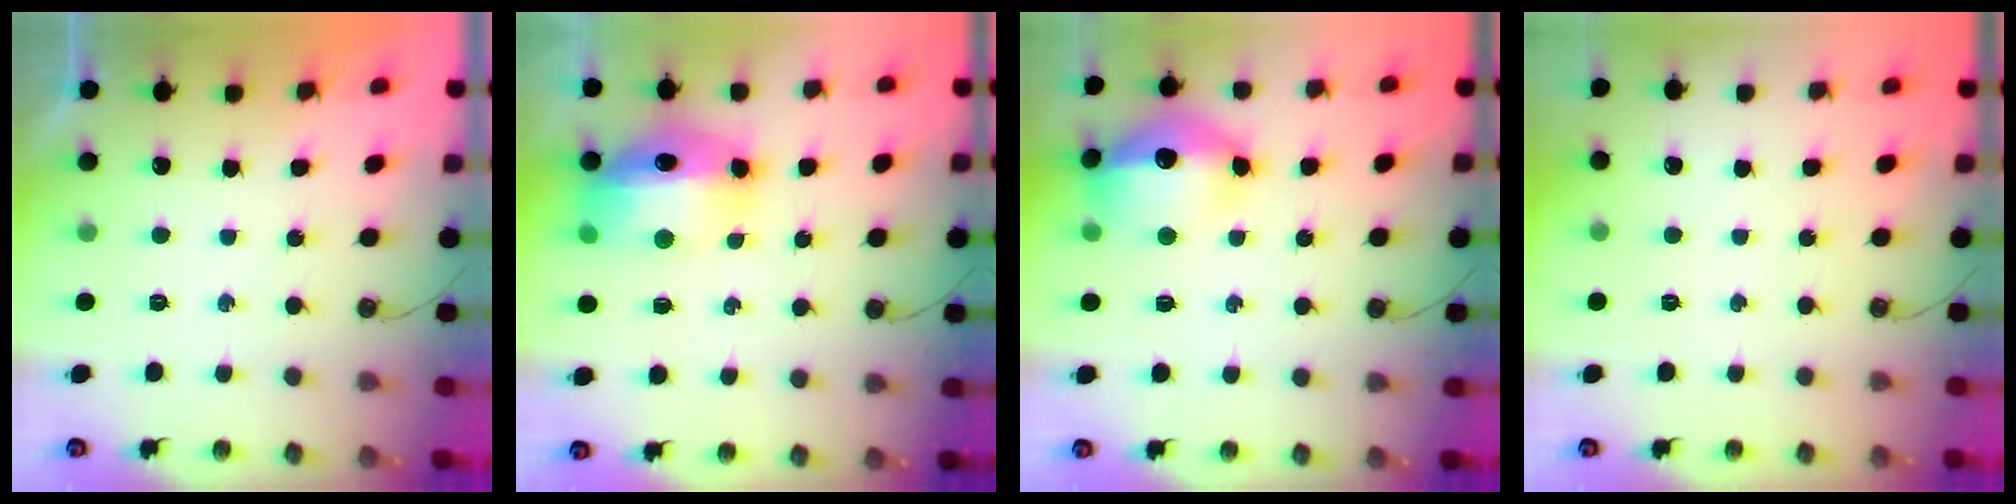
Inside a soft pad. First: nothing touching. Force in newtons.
{"total": 15.6, "press": 15.1, "slide": 4.2}
{"total": 15.1, "press": 15.1, "slide": 1.4}
{"total": 0.0}